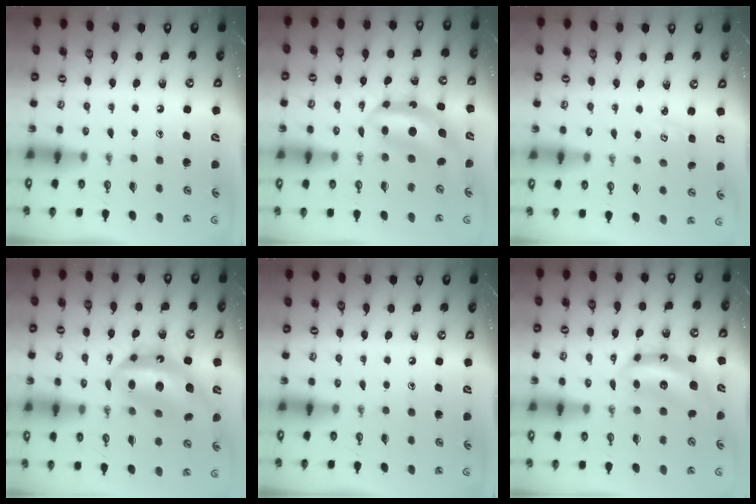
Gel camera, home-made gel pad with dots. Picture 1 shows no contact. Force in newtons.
{"total": 6.7, "press": 6.6, "slide": 0.8}
{"total": 3.0, "press": 3.0, "slide": 0.3}
{"total": 15.9, "press": 15.8, "slide": 1.3}
{"total": 0.0}
{"total": 6.8, "press": 6.8, "slide": 0.6}